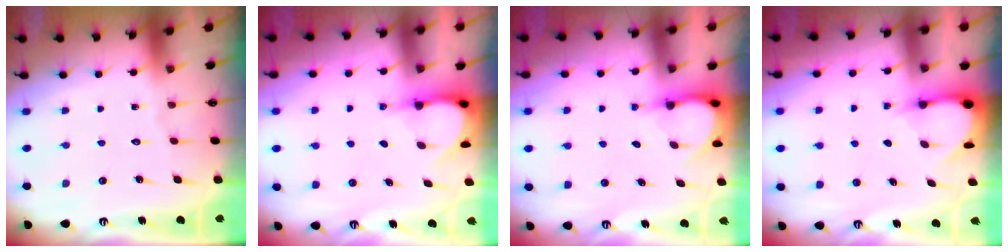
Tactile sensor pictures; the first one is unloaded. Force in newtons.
{"total": 3.9, "press": 3.9, "slide": 0.4}
{"total": 3.7, "press": 3.7, "slide": 0.2}
{"total": 3.3, "press": 3.3, "slide": 0.4}